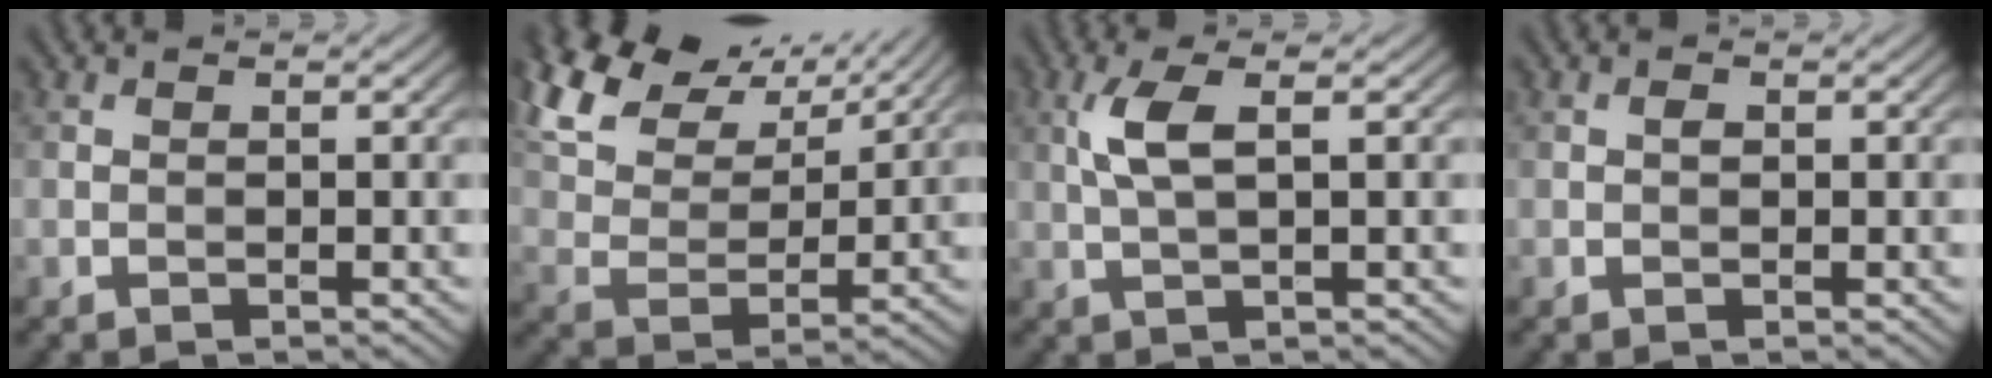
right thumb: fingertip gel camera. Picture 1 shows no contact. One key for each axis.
{"total": 14.2, "fx": 10.2, "fy": 6.3, "fz": 7.6, "tx": -0.205, "ty": 0.029, "tz": 0.162}
{"total": 4.1, "fx": 1.1, "fy": 1.0, "fz": 3.8, "tx": -0.088, "ty": 0.007, "tz": 0.023}
{"total": 0.7, "fx": 0.1, "fy": 0.5, "fz": 0.5, "tx": -0.009, "ty": 0.000, "tz": 0.000}